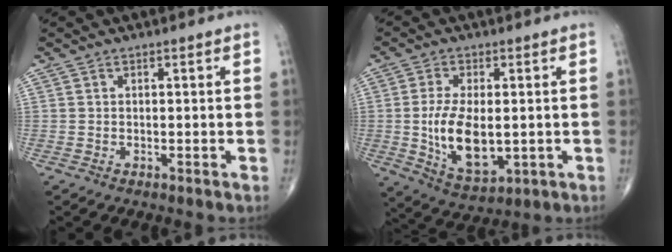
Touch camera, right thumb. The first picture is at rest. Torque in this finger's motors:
{"motor_torque": [-0.43, 1.20, 1.08, 0.55, 0.31]}